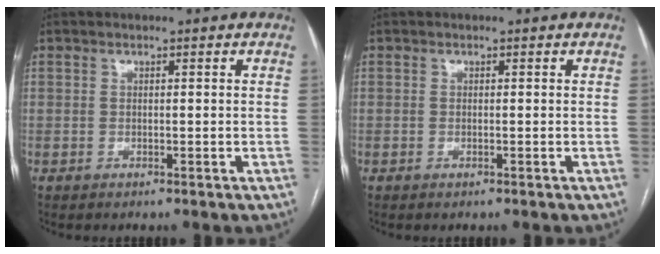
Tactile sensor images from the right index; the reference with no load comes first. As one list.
[{"total": 0.0}]